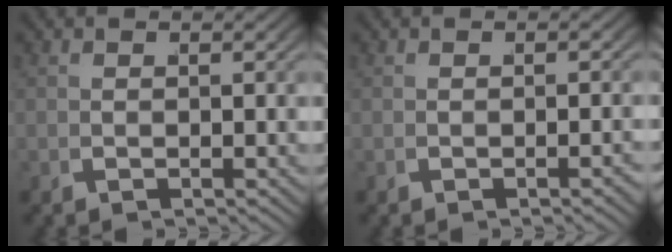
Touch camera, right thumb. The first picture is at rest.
{"total": 0.8, "force": [-0.5, 0.0, 0.7], "torque": [-0.013, 0.004, -0.006]}